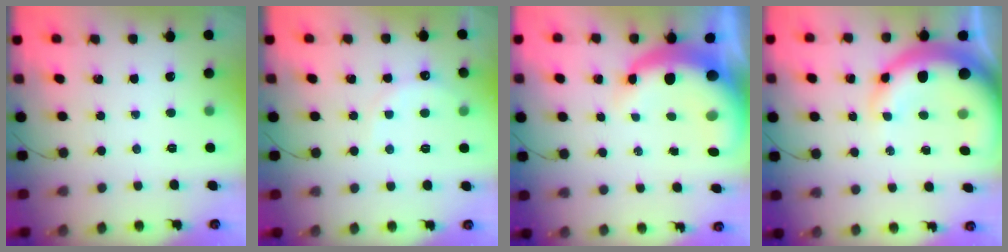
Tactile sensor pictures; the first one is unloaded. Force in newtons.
{"total": 7.2, "press": 7.0, "slide": 1.4}
{"total": 10.7, "press": 10.4, "slide": 2.4}
{"total": 15.2, "press": 14.9, "slide": 2.8}